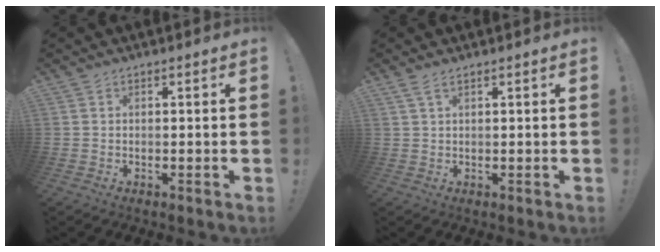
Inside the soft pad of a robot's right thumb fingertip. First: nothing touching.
{"total": 2.2, "force": [1.3, 0.6, 1.7], "torque": [-0.035, 0.000, 0.025]}